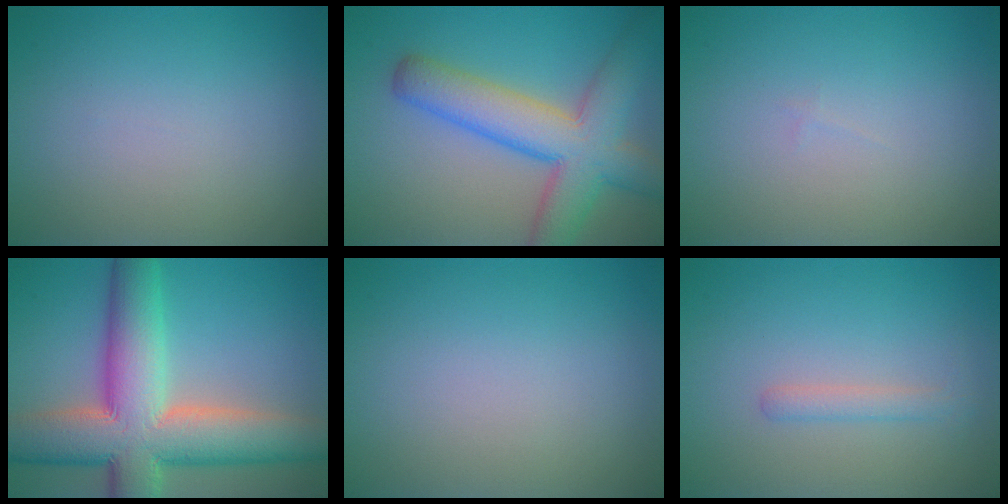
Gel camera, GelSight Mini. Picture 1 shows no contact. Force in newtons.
{"total": 8.3, "press": 8.3, "slide": 0.3}
{"total": 0.0}
{"total": 12.7, "press": 12.7, "slide": 0.8}
{"total": 0.0}
{"total": 1.4, "press": 1.4, "slide": 0.0}